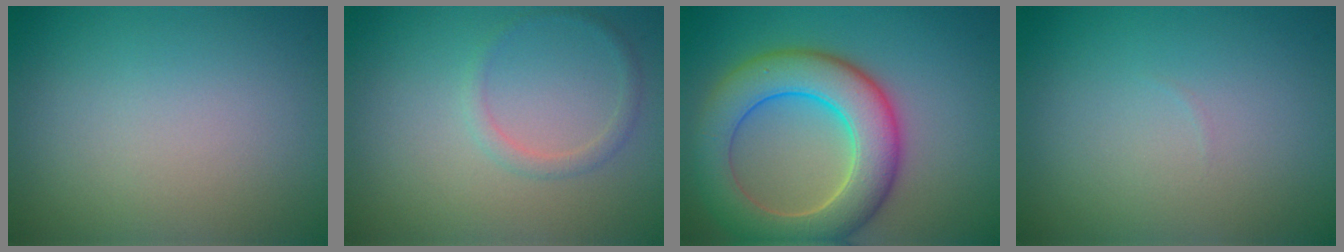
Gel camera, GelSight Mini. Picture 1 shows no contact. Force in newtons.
{"total": 1.1, "press": 1.1, "slide": 0.1}
{"total": 8.5, "press": 8.5, "slide": 0.4}
{"total": 0.0}